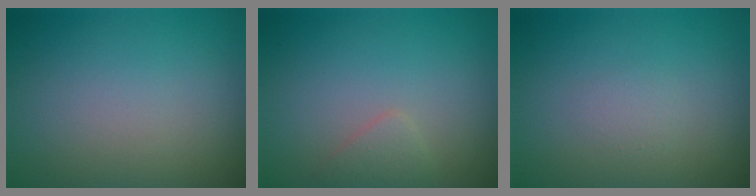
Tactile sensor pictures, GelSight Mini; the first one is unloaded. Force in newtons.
{"total": 1.2, "press": 1.2, "slide": 0.1}
{"total": 0.7, "press": 0.7, "slide": 0.1}